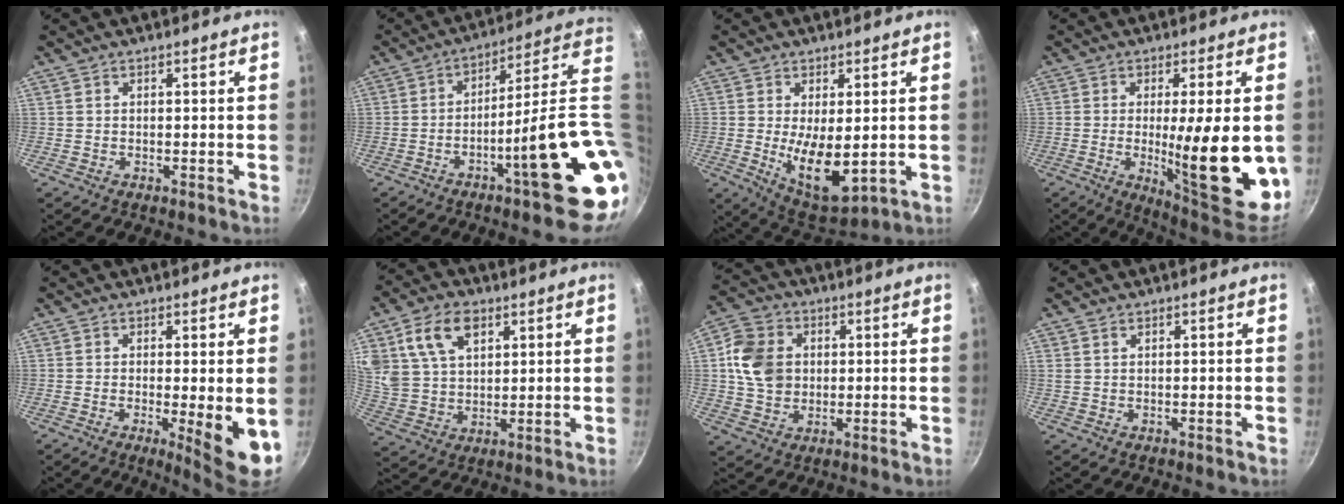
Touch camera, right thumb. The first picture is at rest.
{"total": 22.0, "force": [-4.6, 3.6, 21.2], "torque": [-0.255, 0.014, -0.067]}
{"total": 11.0, "force": [-0.4, 4.8, 9.9], "torque": [-0.144, -0.027, 0.013]}
{"total": 20.1, "force": [-2.2, 4.7, 19.4], "torque": [-0.258, -0.018, -0.020]}
{"total": 7.6, "force": [-1.0, 1.3, 7.5], "torque": [-0.100, -0.015, -0.008]}
{"total": 12.8, "force": [5.5, 8.5, 7.8], "torque": [-0.130, -0.009, 0.108]}
{"total": 10.8, "force": [1.6, 8.8, 6.1], "torque": [-0.088, 0.004, 0.020]}
{"total": 0.7, "force": [0.4, 0.5, 0.3], "torque": [-0.006, 0.001, 0.008]}